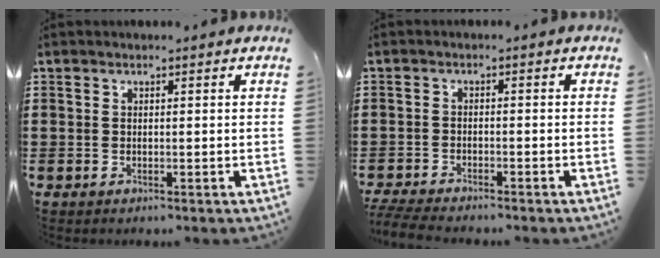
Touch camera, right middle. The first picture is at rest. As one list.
[{"total": 3.0, "force": [-2.9, 0.1, 0.7], "torque": [-0.027, -0.006, -0.064]}]